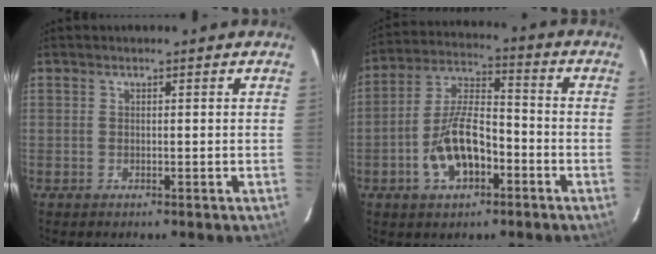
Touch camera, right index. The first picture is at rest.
{"total": 11.6, "force": [-4.7, 5.5, 9.1], "torque": [-0.185, 0.014, -0.077]}